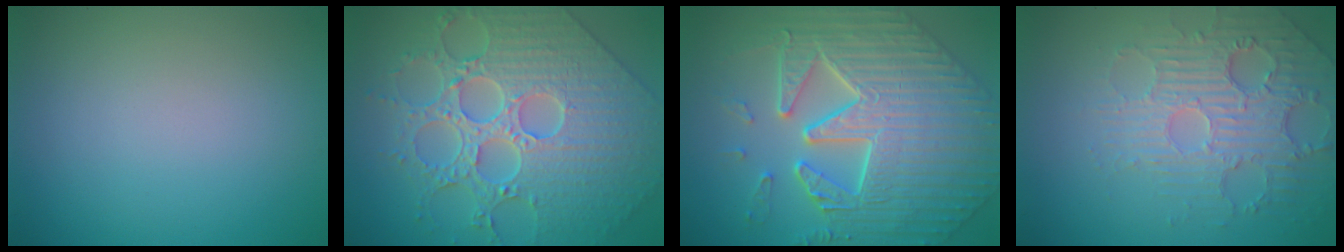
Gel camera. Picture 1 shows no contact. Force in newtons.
{"total": 9.4, "press": 7.1, "slide": 6.1}
{"total": 8.9, "press": 7.2, "slide": 5.3}
{"total": 4.3, "press": 4.0, "slide": 1.8}